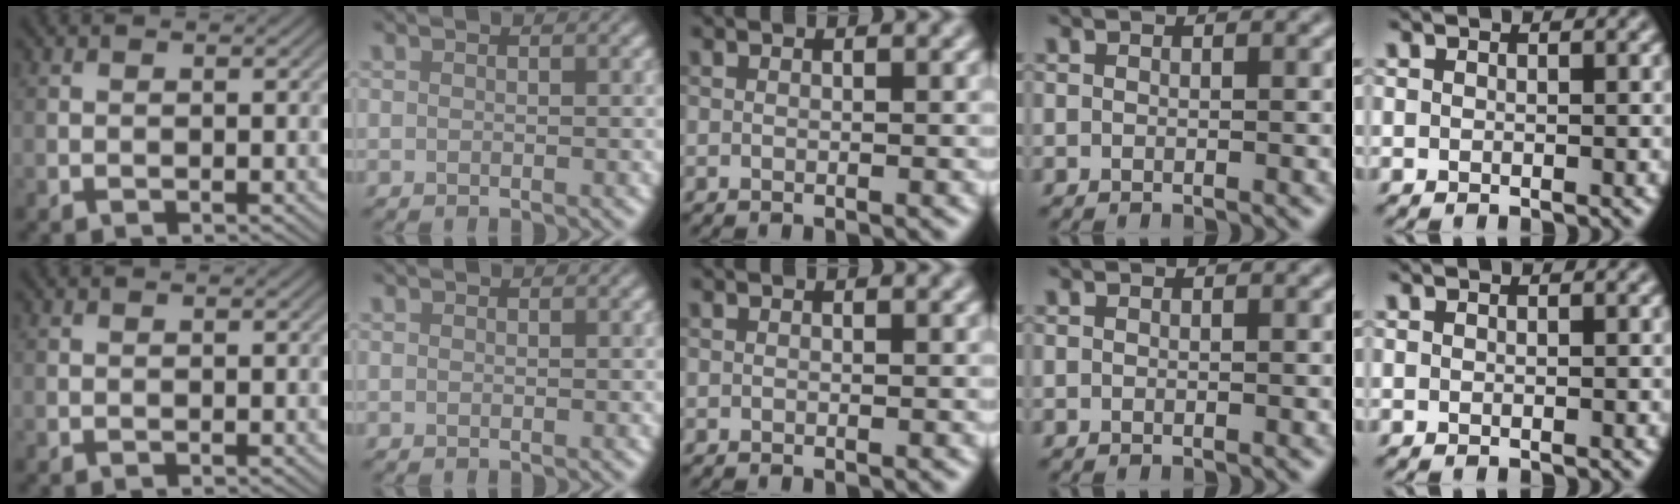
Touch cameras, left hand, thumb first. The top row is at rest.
{}